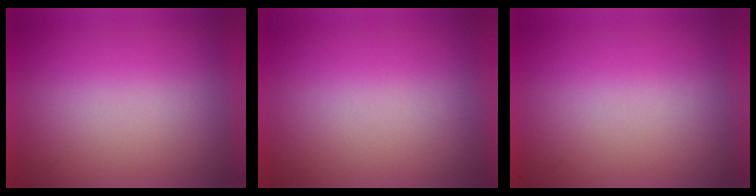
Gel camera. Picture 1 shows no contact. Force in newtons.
{"total": 0.0}
{"total": 0.0}